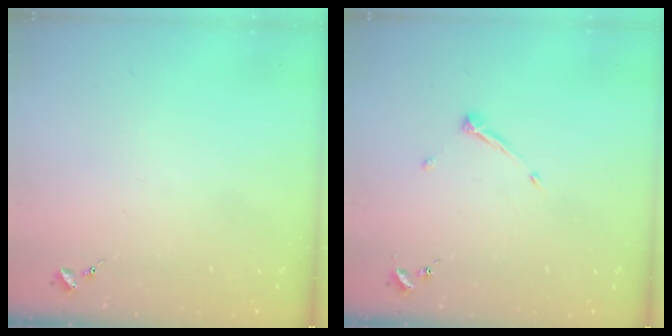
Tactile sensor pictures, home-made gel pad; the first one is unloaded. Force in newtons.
{"total": 5.8, "press": 5.8, "slide": 0.7}